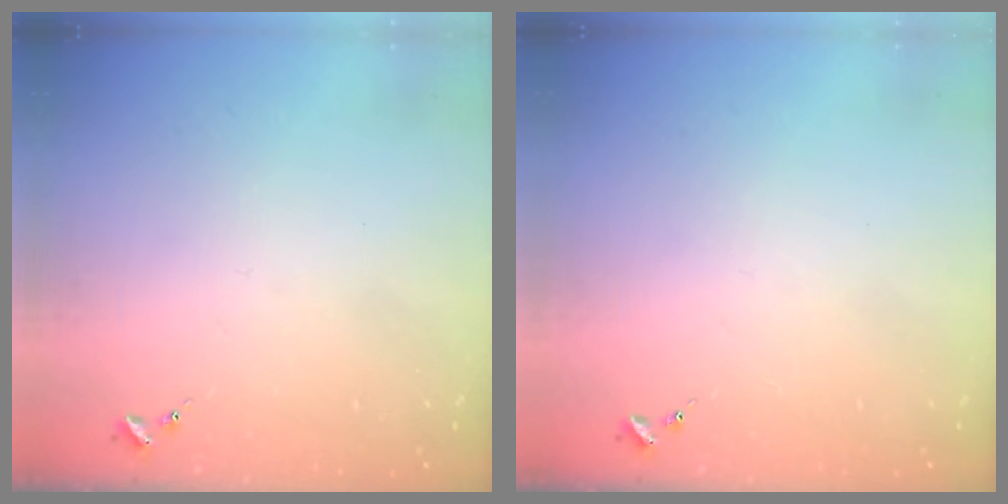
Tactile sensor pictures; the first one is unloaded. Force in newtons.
{"total": 0.0}